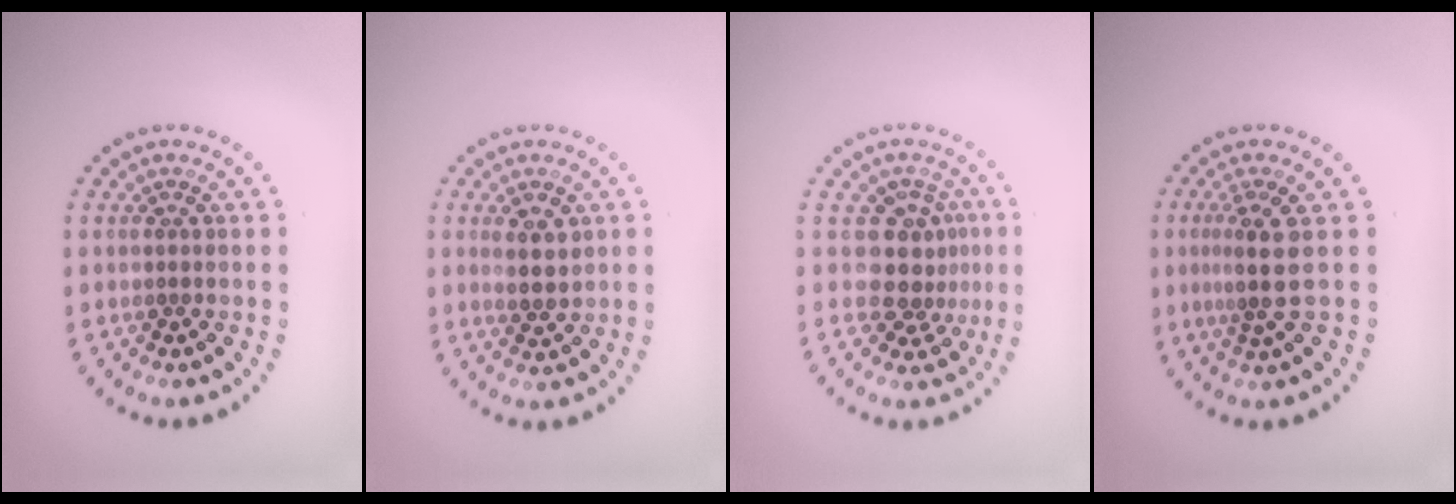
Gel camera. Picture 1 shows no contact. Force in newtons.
{"total": 2.4, "press": 2.3, "slide": 0.9}
{"total": 3.5, "press": 2.4, "slide": 2.5}
{"total": 2.7, "press": 2.0, "slide": 1.7}